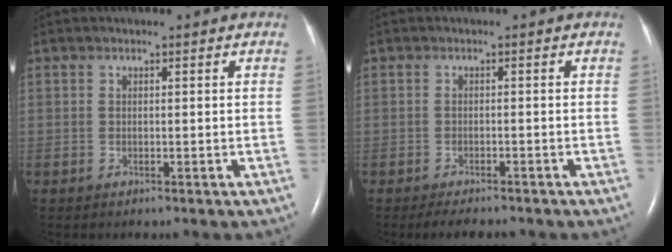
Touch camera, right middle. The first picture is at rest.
{"total": 4.5, "force": [-3.9, 1.2, 2.0], "torque": [-0.028, -0.007, -0.052]}